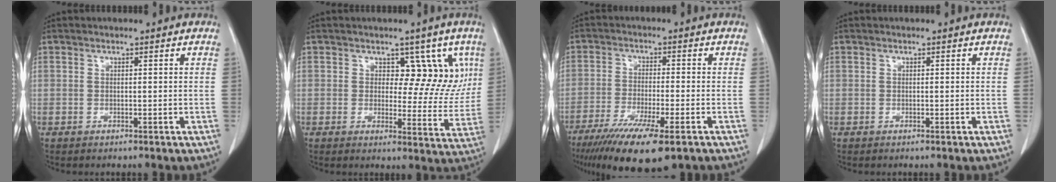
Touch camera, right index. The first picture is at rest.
{"total": 8.0, "force": [3.6, 5.0, 5.2], "torque": [-0.033, 0.005, 0.047]}
{"total": 13.5, "force": [-9.0, 1.9, 9.9], "torque": [-0.166, -0.035, -0.144]}
{"total": 0.0}